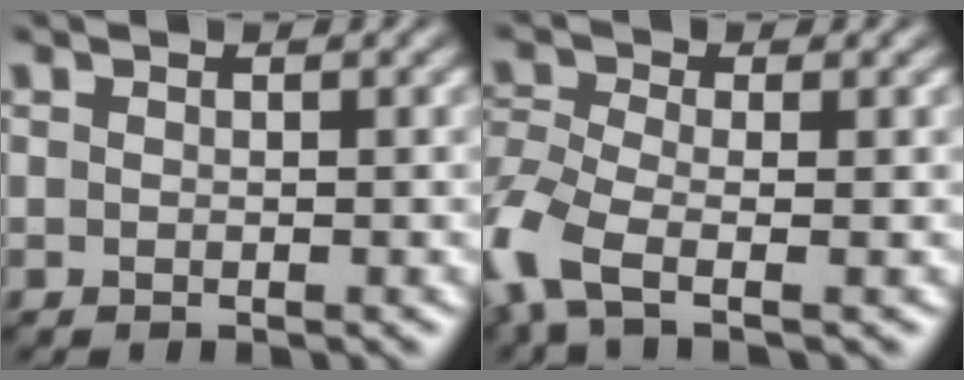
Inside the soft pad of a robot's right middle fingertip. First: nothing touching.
{"total": 6.4, "force": [-3.3, 2.8, 4.8], "torque": [-0.124, -0.017, -0.079]}